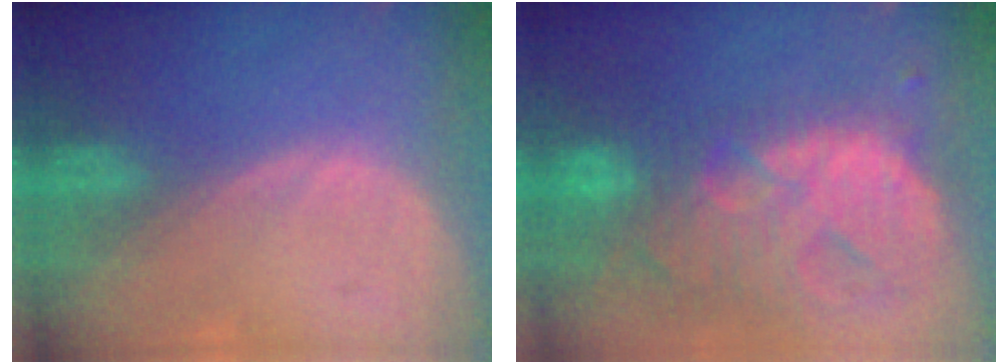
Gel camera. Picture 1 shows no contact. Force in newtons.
{"total": 13.9, "press": 11.7, "slide": 7.4}